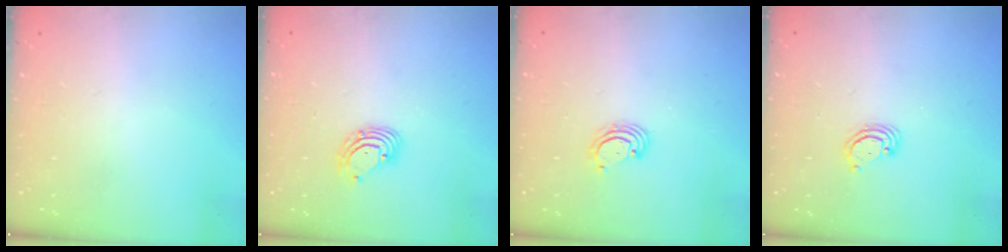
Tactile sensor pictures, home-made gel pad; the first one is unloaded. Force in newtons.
{"total": 3.7, "press": 3.7, "slide": 0.4}
{"total": 2.5, "press": 2.5, "slide": 0.3}
{"total": 2.8, "press": 2.8, "slide": 0.3}